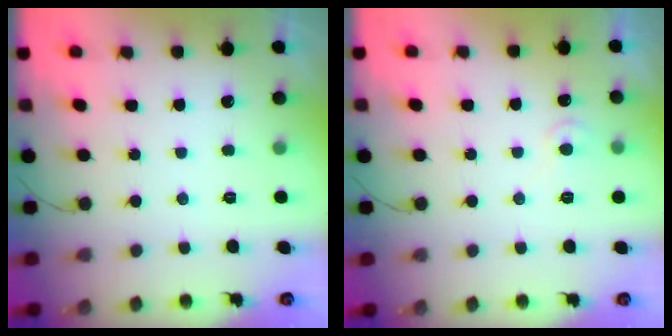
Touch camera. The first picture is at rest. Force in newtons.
{"total": 5.3, "press": 5.2, "slide": 0.6}